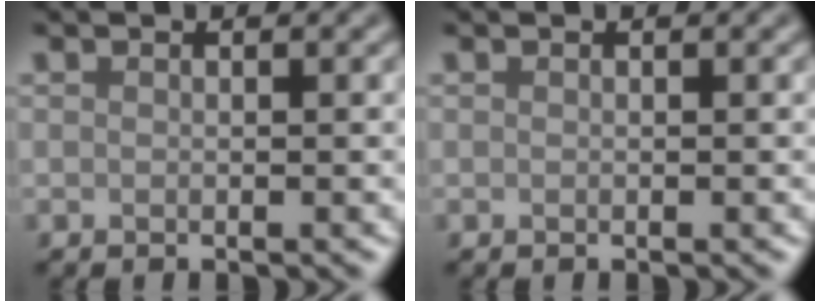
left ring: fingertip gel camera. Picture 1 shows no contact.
{"total": 0.0}